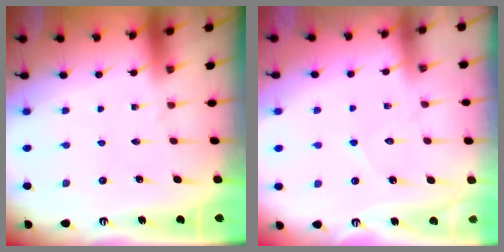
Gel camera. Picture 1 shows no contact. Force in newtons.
{"total": 5.4, "press": 5.4, "slide": 0.5}